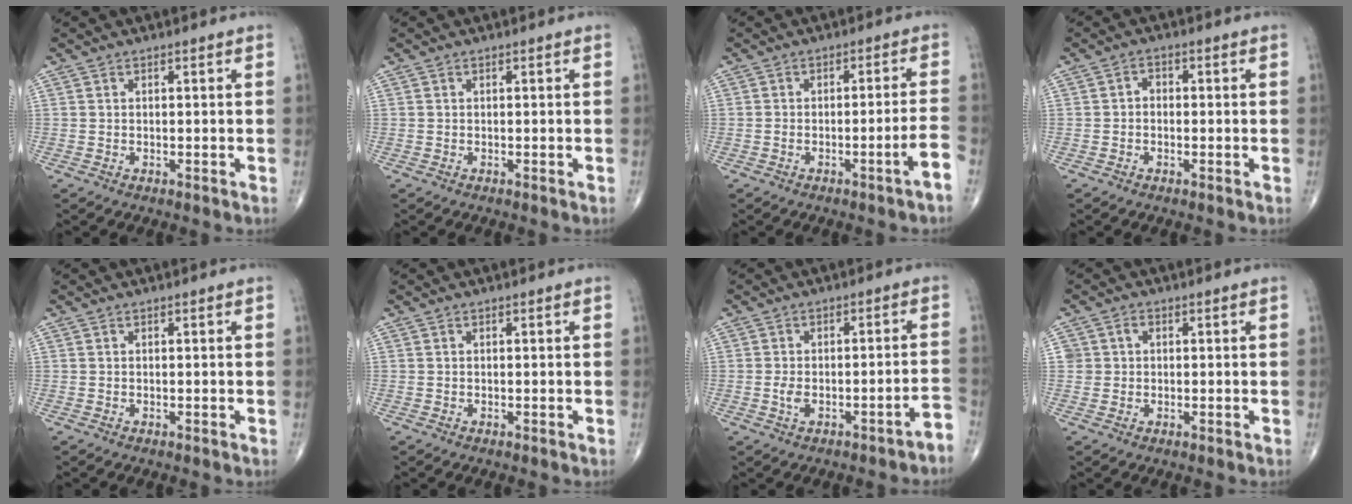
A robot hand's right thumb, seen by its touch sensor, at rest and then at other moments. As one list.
[{"total": 0.0}, {"total": 4.4, "force": [-2.5, -0.4, 3.6], "torque": [-0.058, 0.023, -0.035]}, {"total": 1.8, "force": [-0.3, 1.5, 1.0], "torque": [-0.004, 0.010, -0.011]}, {"total": 0.0}, {"total": 0.0}, {"total": 4.8, "force": [-2.7, 1.8, 3.5], "torque": [-0.042, 0.047, -0.030]}, {"total": 2.5, "force": [0.3, 2.4, 0.6], "torque": [0.005, 0.003, 0.005]}]